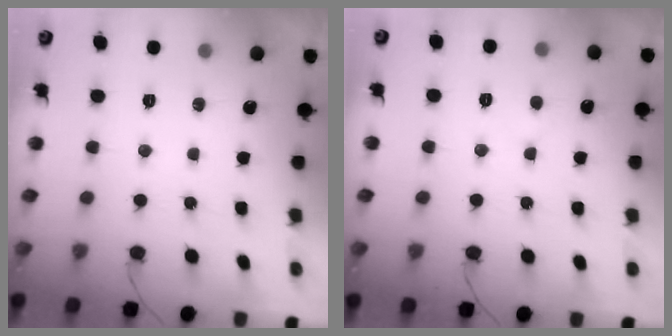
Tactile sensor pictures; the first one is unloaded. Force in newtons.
{"total": 2.0, "press": 2.0, "slide": 0.2}